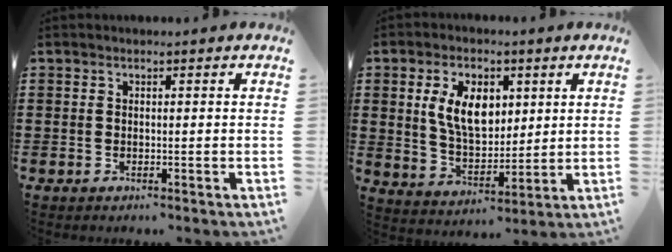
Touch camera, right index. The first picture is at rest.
{"total": 8.7, "force": [2.4, 5.2, 6.4], "torque": [-0.139, 0.011, 0.041]}